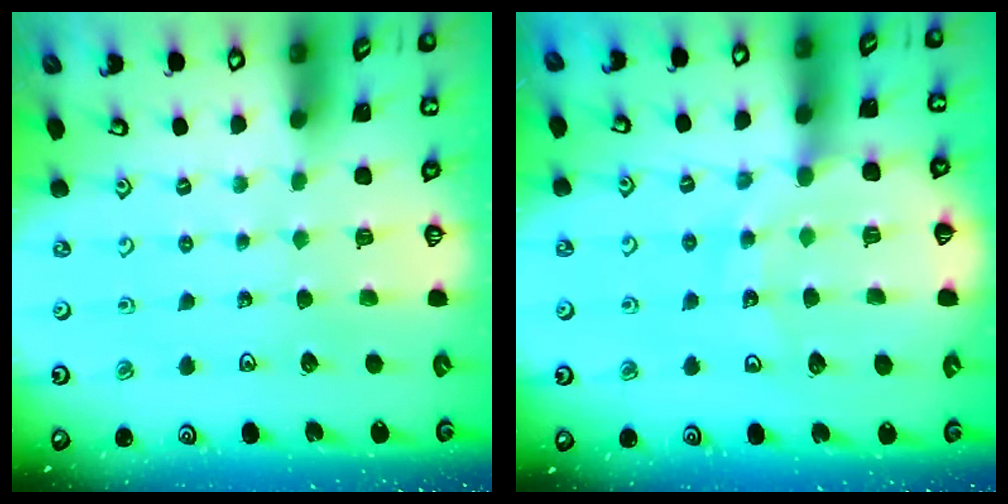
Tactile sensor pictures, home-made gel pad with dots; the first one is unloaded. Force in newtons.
{"total": 12.3, "press": 12.2, "slide": 1.3}